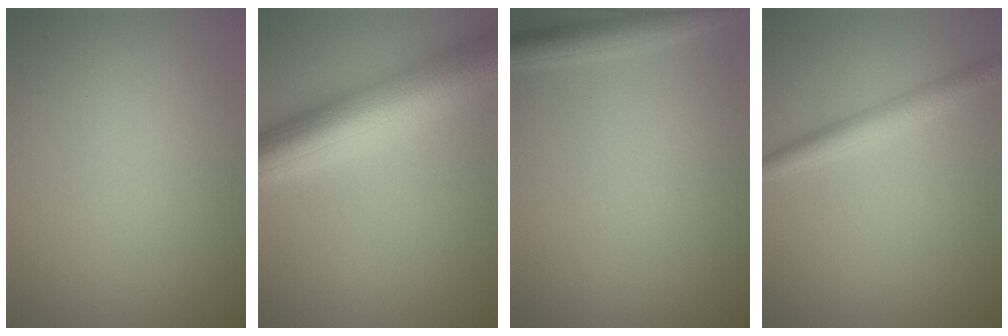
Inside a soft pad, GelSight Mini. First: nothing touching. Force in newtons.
{"total": 10.0, "press": 10.0, "slide": 0.4}
{"total": 3.0, "press": 3.0, "slide": 0.2}
{"total": 2.9, "press": 2.9, "slide": 0.1}